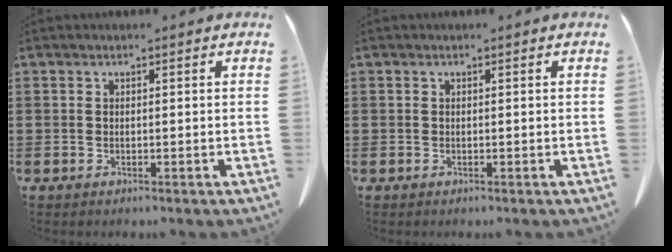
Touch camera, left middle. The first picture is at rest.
{"total": 0.0}